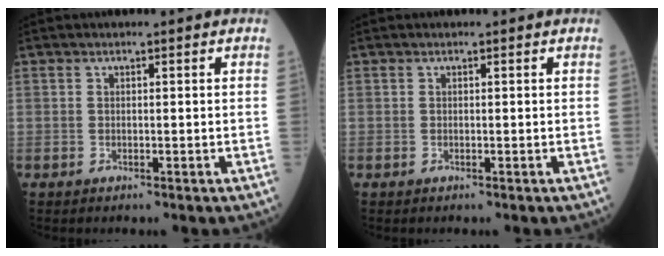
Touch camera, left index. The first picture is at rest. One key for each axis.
{"total": 0.0}